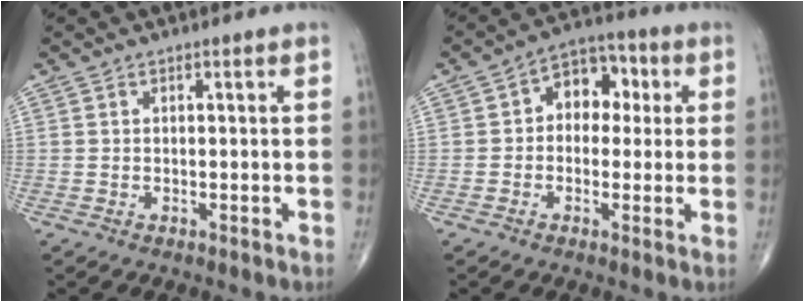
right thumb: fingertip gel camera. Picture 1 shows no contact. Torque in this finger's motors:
{"motor_torque": [-0.40, 0.73, 0.64, 0.08, 0.07]}